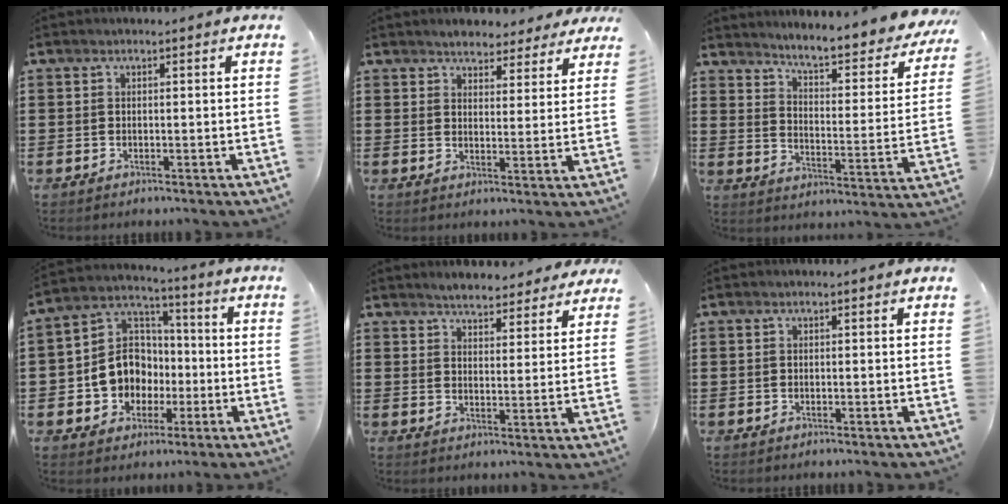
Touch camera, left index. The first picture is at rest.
{"total": 3.6, "force": [3.5, 0.9, 0.1], "torque": [-0.016, -0.006, 0.065]}
{"total": 5.1, "force": [4.7, -0.4, 2.1], "torque": [-0.055, -0.047, 0.068]}
{"total": 9.2, "force": [-2.1, 8.5, 2.9], "torque": [-0.096, 0.010, -0.037]}
{"total": 3.9, "force": [3.8, 0.6, 0.2], "torque": [-0.021, -0.013, 0.069]}
{"total": 0.0}